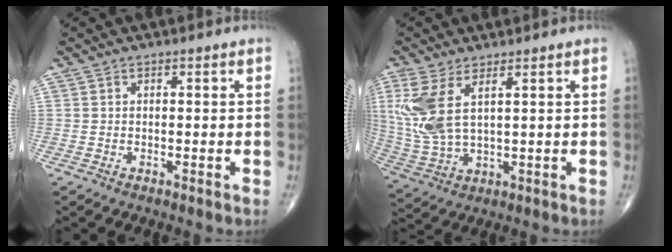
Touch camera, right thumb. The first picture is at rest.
{"total": 10.8, "force": [3.6, 4.7, 9.1], "torque": [-0.224, -0.012, 0.089]}